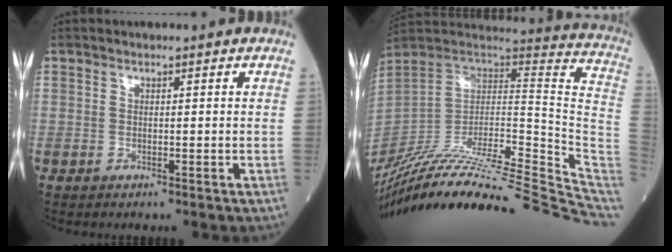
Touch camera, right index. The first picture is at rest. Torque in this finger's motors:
{"motor_torque": [-1.10, -1.04, -1.05, -0.21]}